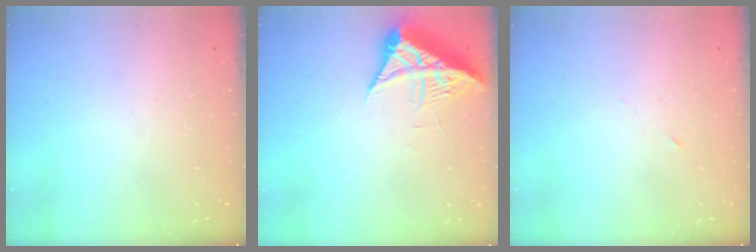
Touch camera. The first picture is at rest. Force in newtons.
{"total": 7.2, "press": 7.2, "slide": 0.8}
{"total": 2.7, "press": 2.5, "slide": 1.0}